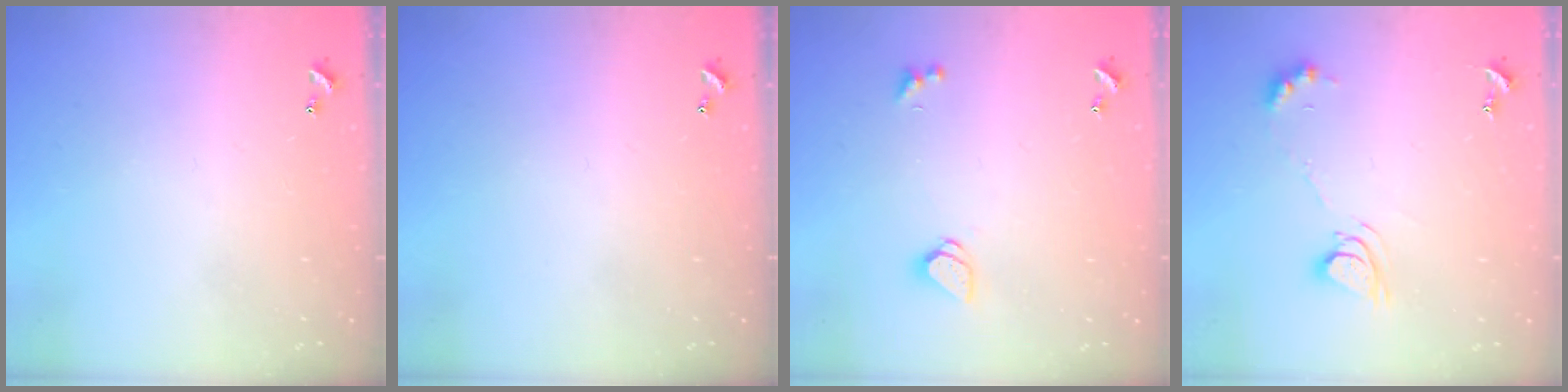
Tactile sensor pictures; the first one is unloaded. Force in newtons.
{"total": 0.0}
{"total": 1.5, "press": 1.4, "slide": 0.5}
{"total": 7.8, "press": 7.7, "slide": 0.9}